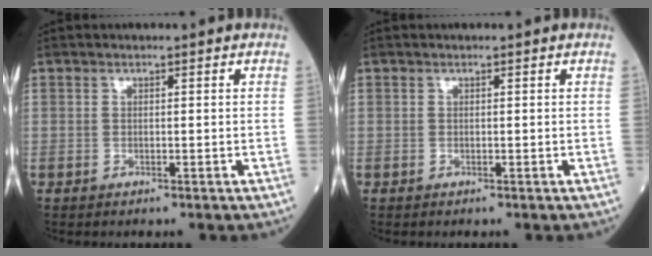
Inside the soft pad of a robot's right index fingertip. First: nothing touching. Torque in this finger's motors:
{"motor_torque": [0.01, 0.00, 0.00, 0.01]}